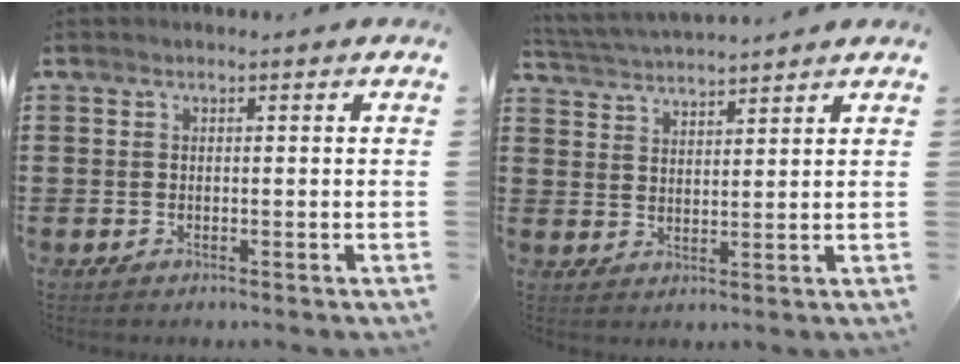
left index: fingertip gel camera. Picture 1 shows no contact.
{"total": 3.5, "force": [3.4, -0.3, 0.1], "torque": [-0.017, -0.015, 0.060]}